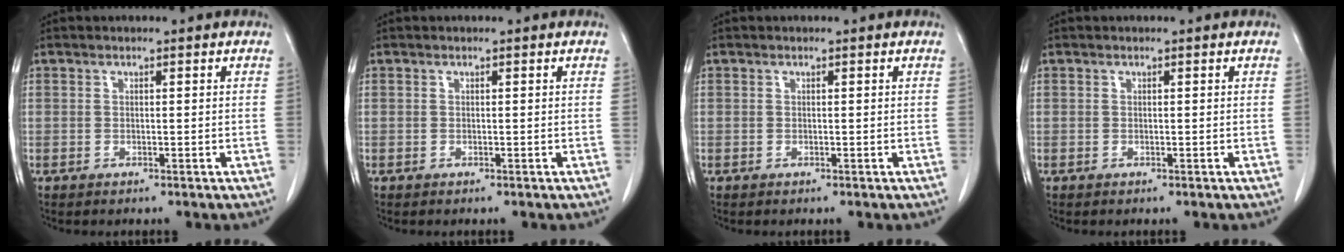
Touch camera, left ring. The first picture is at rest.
{"total": 0.0}
{"total": 0.0}
{"total": 0.0}